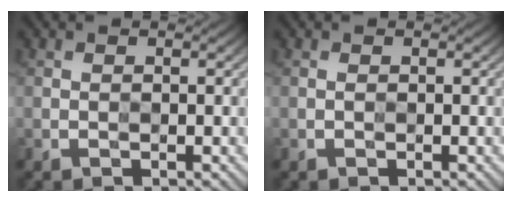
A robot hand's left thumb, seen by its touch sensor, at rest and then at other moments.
{"total": 0.0}